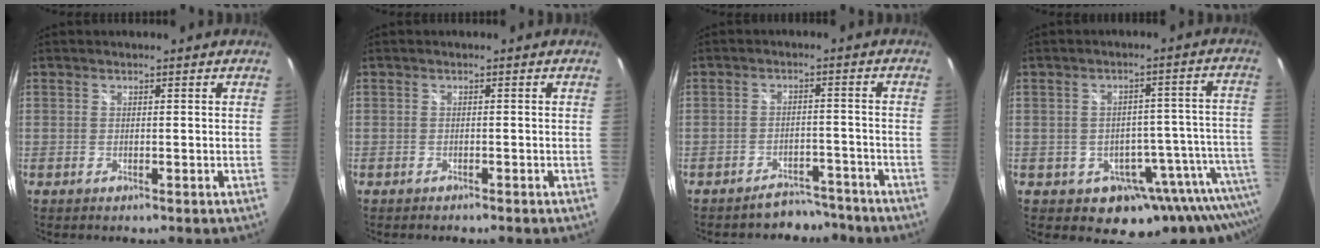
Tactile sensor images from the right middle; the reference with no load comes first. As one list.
[{"total": 1.0, "force": [-1.0, 0.2, 0.3], "torque": [-0.009, -0.003, -0.014]}, {"total": 6.0, "force": [-5.6, 2.2, 0.2], "torque": [-0.007, 0.016, -0.071]}, {"total": 15.4, "force": [-8.6, 9.9, 8.1], "torque": [-0.096, 0.005, -0.098]}]